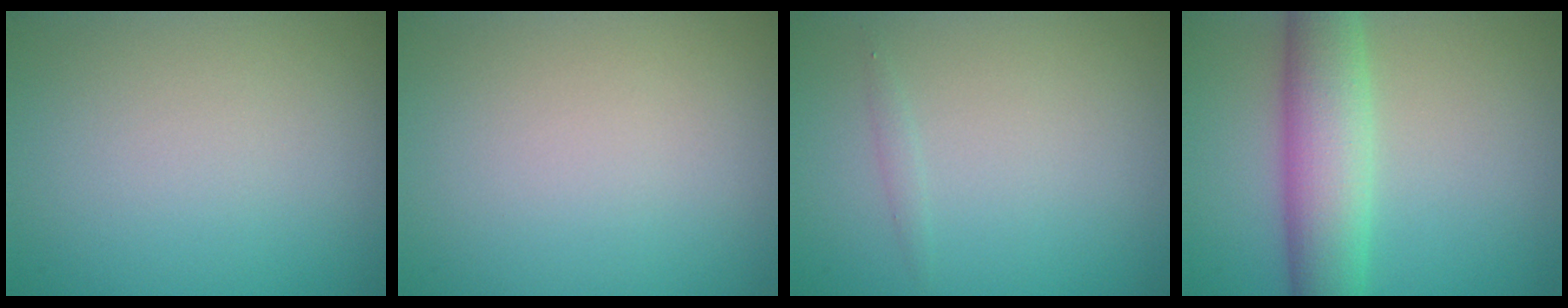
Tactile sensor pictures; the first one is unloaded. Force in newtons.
{"total": 0.0}
{"total": 0.6, "press": 0.6, "slide": 0.0}
{"total": 6.6, "press": 6.6, "slide": 0.2}